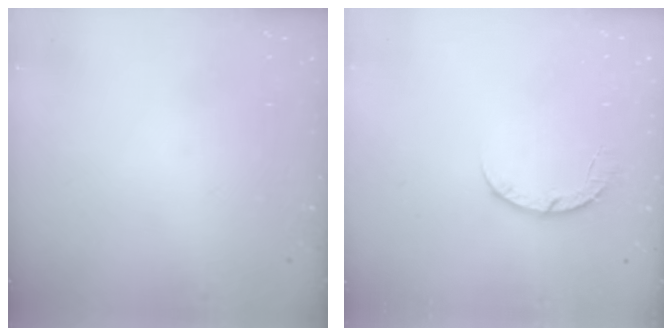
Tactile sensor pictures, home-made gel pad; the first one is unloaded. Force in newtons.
{"total": 5.1, "press": 5.1, "slide": 0.7}